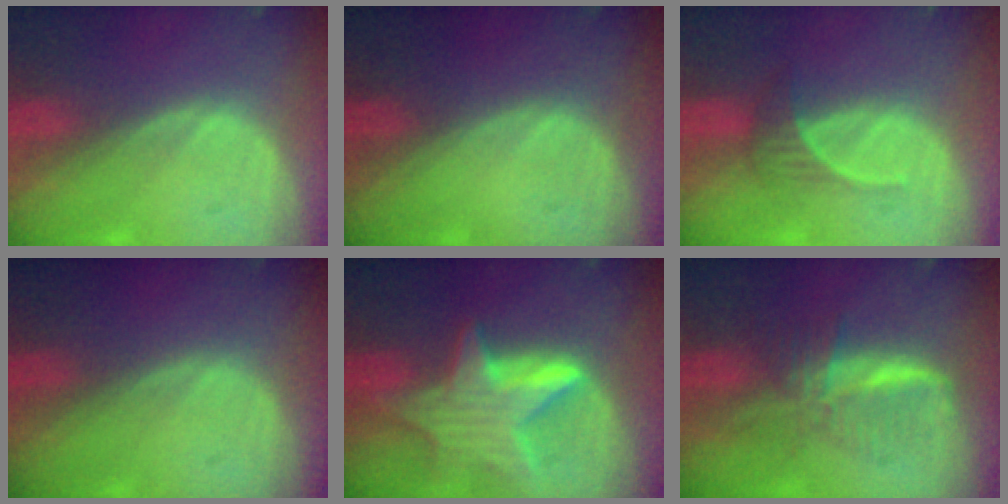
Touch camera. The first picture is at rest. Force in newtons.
{"total": 0.0}
{"total": 2.8, "press": 2.7, "slide": 0.9}
{"total": 0.0}
{"total": 8.6, "press": 8.6, "slide": 0.5}
{"total": 6.1, "press": 6.1, "slide": 0.1}